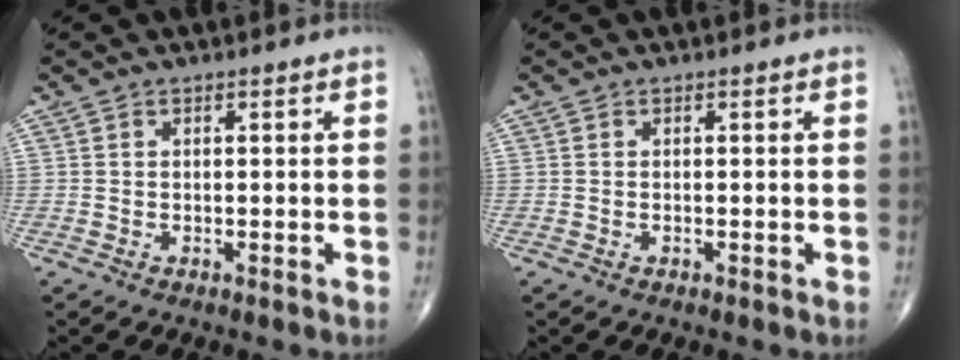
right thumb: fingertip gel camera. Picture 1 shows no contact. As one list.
[{"total": 0.0}]